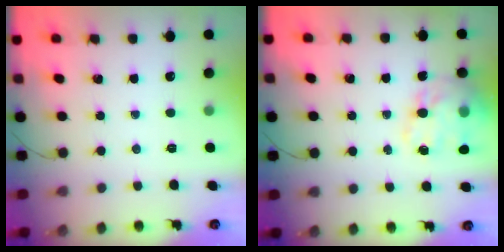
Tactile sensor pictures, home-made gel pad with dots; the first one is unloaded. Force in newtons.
{"total": 17.8, "press": 17.4, "slide": 3.9}